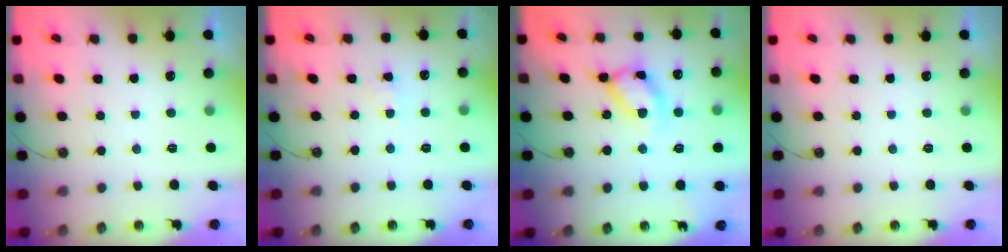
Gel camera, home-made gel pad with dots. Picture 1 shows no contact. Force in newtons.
{"total": 2.0, "press": 2.0, "slide": 0.3}
{"total": 13.1, "press": 13.0, "slide": 1.5}
{"total": 0.0}